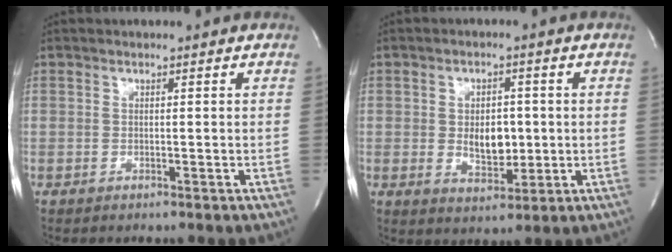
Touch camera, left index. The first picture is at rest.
{"total": 5.5, "force": [-0.3, 3.3, 4.4], "torque": [-0.069, -0.006, 0.005]}